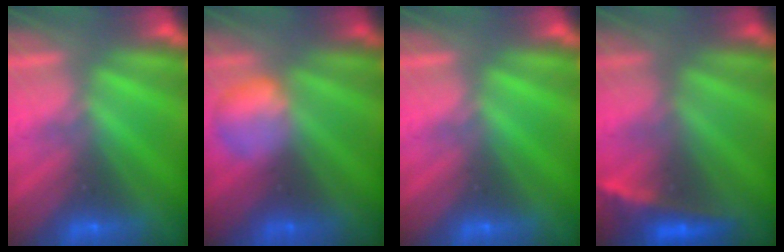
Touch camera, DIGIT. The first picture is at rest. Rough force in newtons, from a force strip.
{"total": 2.4}
{"total": 0.0}
{"total": 2.2}